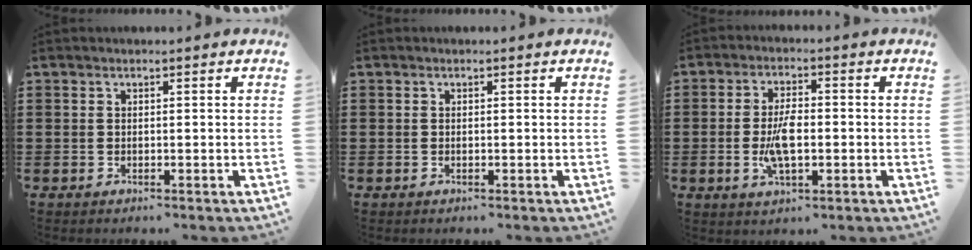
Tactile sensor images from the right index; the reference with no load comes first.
{"total": 0.0}
{"total": 6.0, "force": [-1.0, 2.4, 5.4], "torque": [-0.122, -0.004, -0.025]}